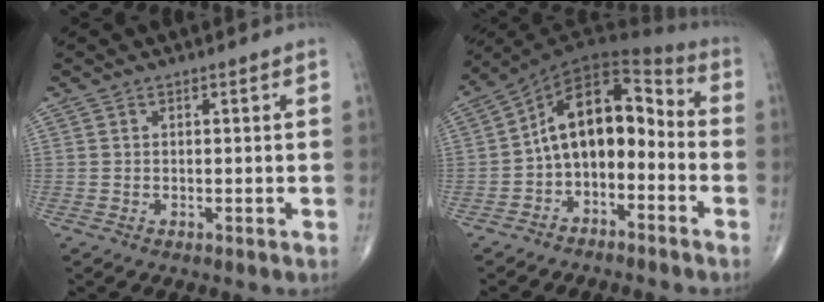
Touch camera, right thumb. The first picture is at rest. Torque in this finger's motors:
{"motor_torque": [0.53, 1.46, 0.40, -0.26, 0.15]}